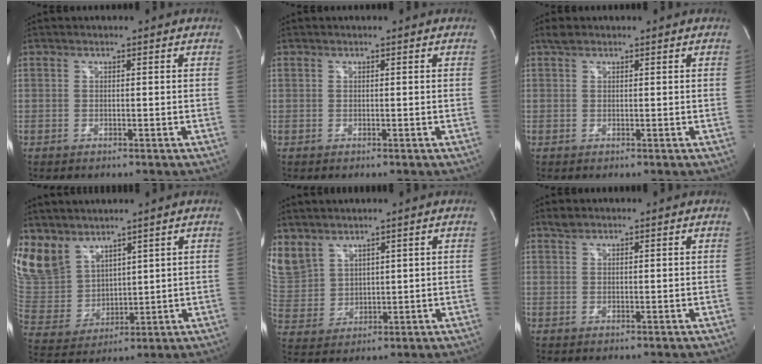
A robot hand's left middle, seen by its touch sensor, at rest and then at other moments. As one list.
[{"total": 0.0}, {"total": 1.3, "force": [1.0, 0.5, 0.6], "torque": [-0.017, 0.013, 0.022]}, {"total": 11.4, "force": [9.3, 5.7, 3.3], "torque": [-0.087, 0.002, 0.211]}, {"total": 12.4, "force": [8.6, 7.8, 4.3], "torque": [-0.144, 0.016, 0.196]}, {"total": 1.0, "force": [0.9, 0.3, 0.2], "torque": [-0.010, 0.007, 0.021]}]